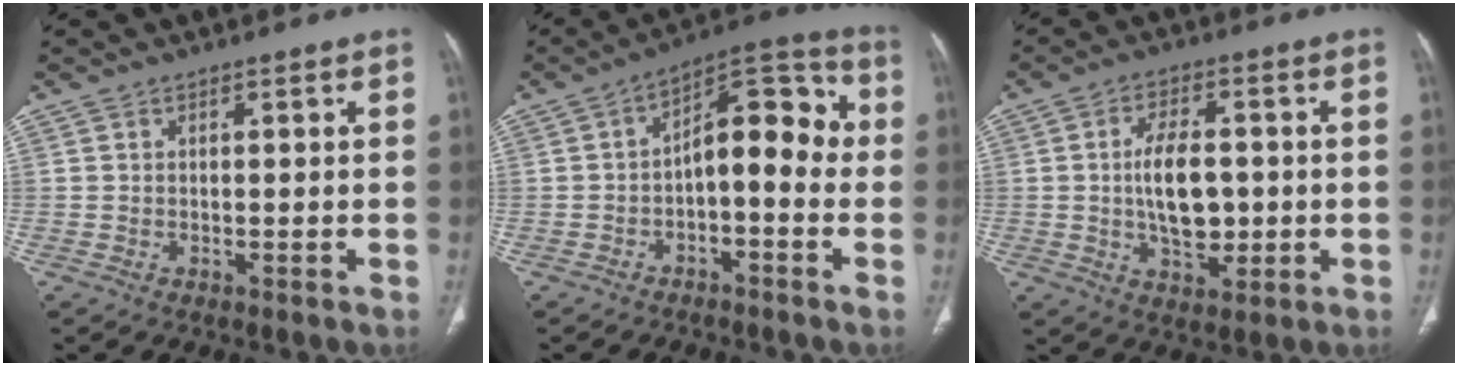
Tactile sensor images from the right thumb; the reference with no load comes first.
{"total": 12.1, "force": [-1.2, 6.1, 10.4], "torque": [-0.118, 0.051, -0.029]}
{"total": 10.1, "force": [-0.2, 5.6, 8.4], "torque": [-0.129, 0.001, 0.000]}